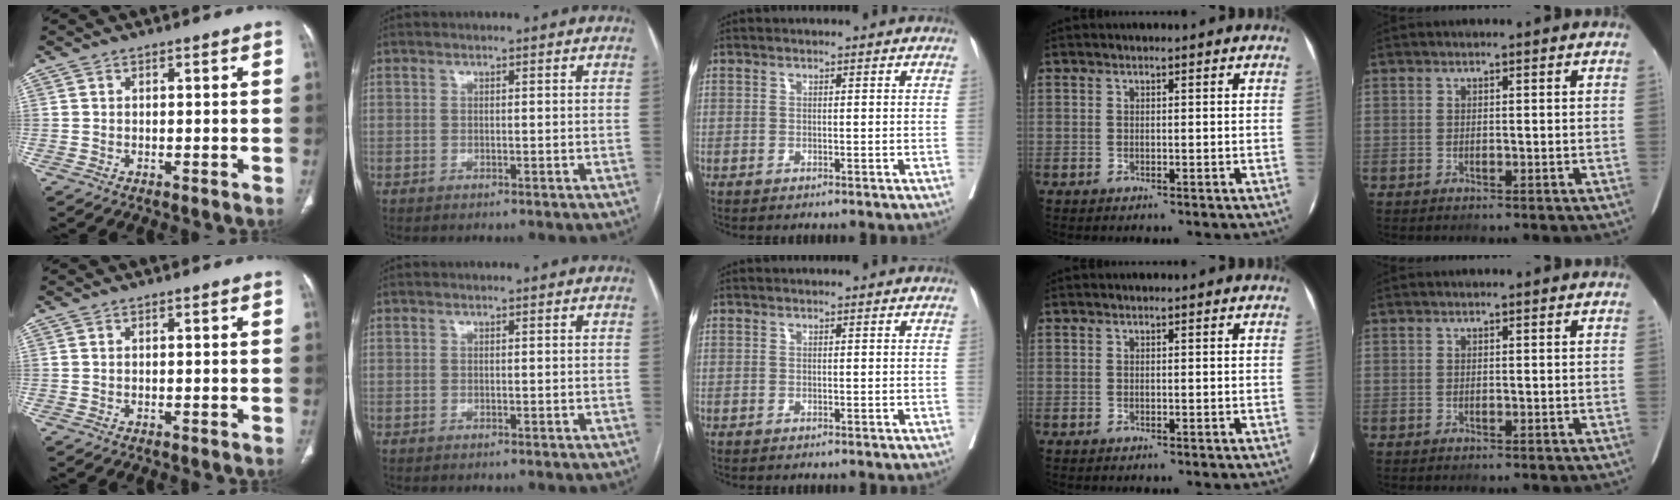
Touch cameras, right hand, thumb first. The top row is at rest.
{}